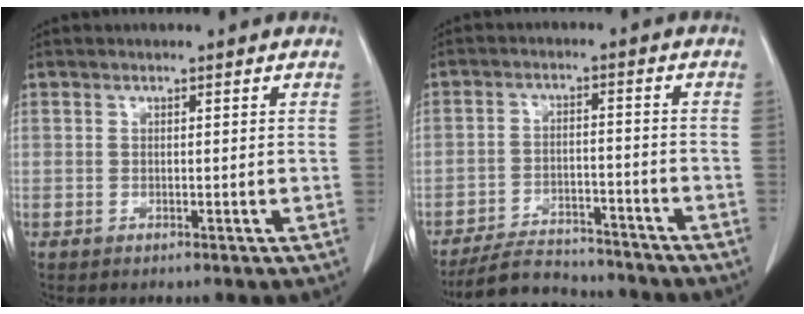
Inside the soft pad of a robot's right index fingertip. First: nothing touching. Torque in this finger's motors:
{"motor_torque": [-0.78, -0.32, -0.24, -0.11]}